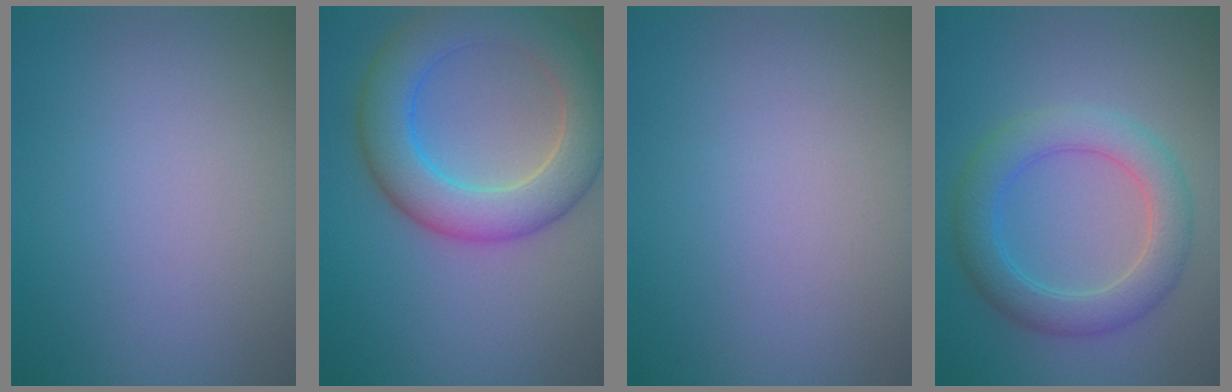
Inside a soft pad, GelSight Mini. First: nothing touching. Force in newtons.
{"total": 7.4, "press": 7.4, "slide": 0.2}
{"total": 0.0}
{"total": 4.7, "press": 4.7, "slide": 0.0}